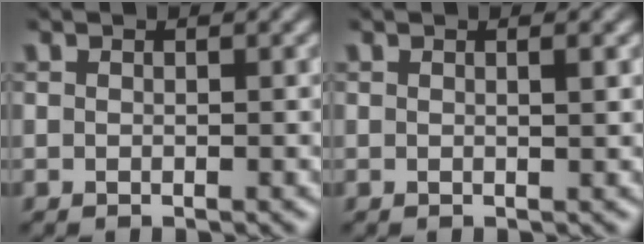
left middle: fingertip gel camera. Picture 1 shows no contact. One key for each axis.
{"total": 0.8, "fx": 0.3, "fy": 0.2, "fz": 0.7, "tx": -0.007, "ty": 0.003, "tz": 0.002}